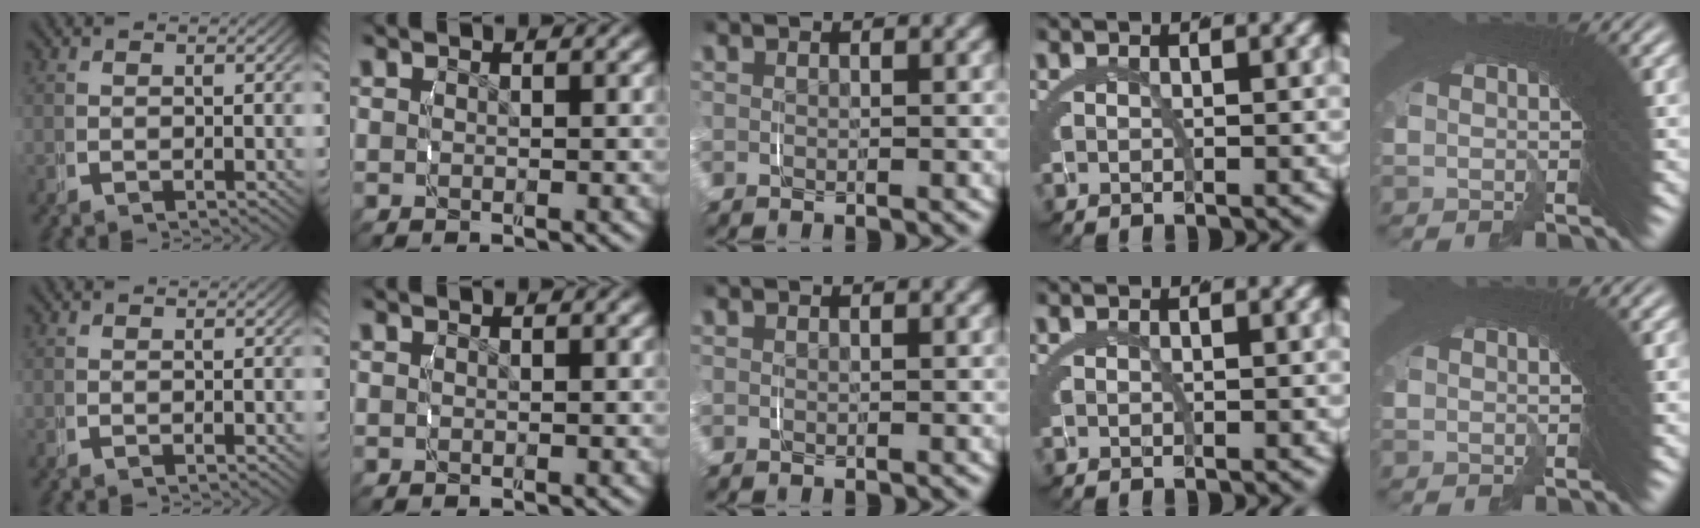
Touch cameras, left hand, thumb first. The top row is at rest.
{}